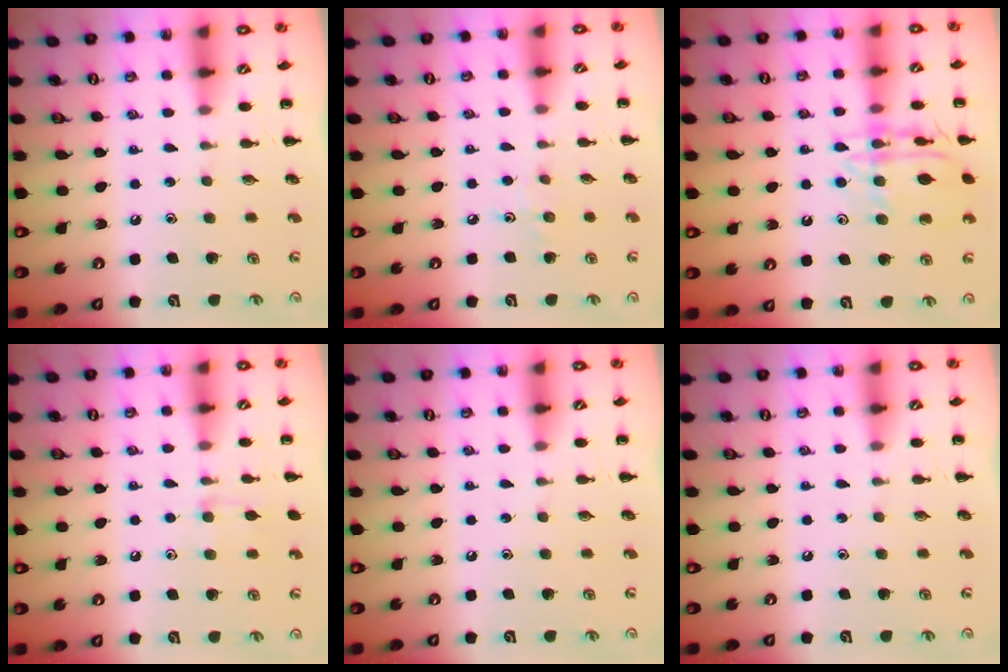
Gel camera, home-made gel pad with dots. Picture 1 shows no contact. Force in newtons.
{"total": 3.5, "press": 3.3, "slide": 1.3}
{"total": 13.6, "press": 13.5, "slide": 1.2}
{"total": 7.2, "press": 6.8, "slide": 2.5}
{"total": 0.0}
{"total": 0.0}